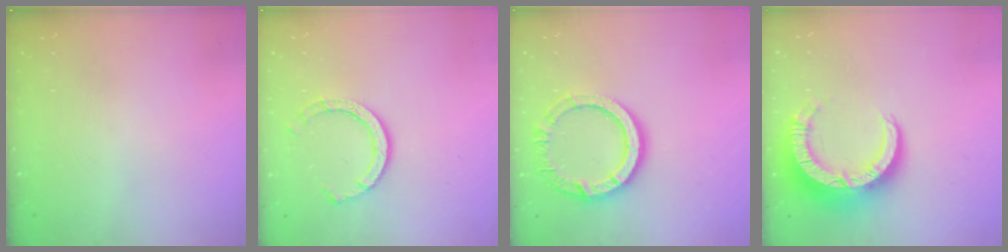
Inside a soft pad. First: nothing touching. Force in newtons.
{"total": 7.9, "press": 7.9, "slide": 0.5}
{"total": 12.7, "press": 12.6, "slide": 0.9}
{"total": 12.0, "press": 11.9, "slide": 1.2}